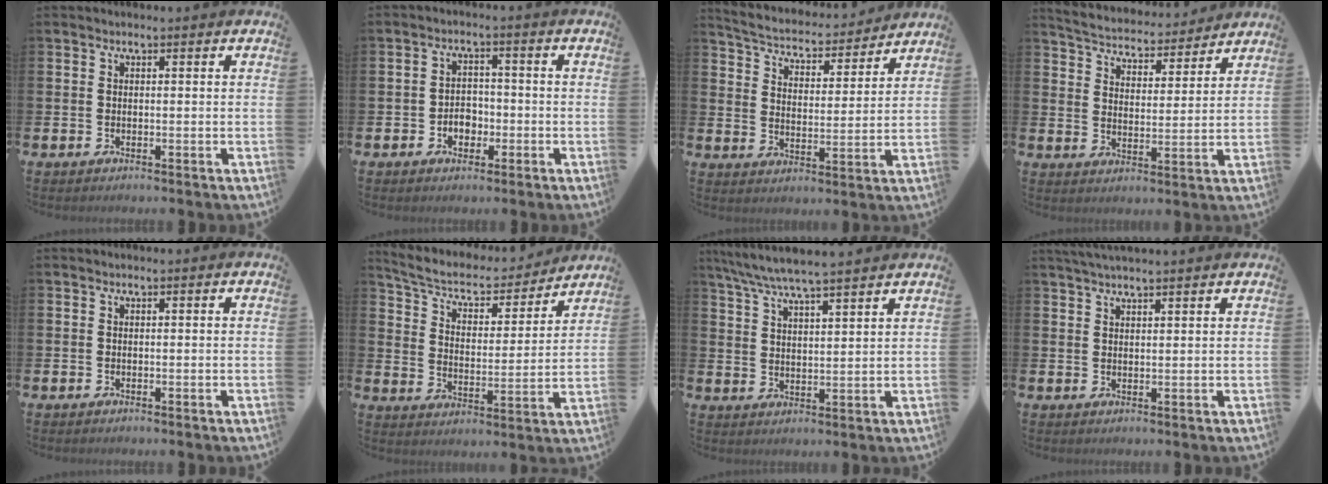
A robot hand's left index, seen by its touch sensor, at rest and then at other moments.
{"total": 3.2, "force": [-1.3, 2.4, 1.6], "torque": [-0.021, 0.000, -0.031]}
{"total": 4.9, "force": [4.7, 1.2, 0.6], "torque": [-0.046, -0.040, 0.076]}
{"total": 5.1, "force": [5.0, 1.1, 0.3], "torque": [-0.036, -0.039, 0.086]}
{"total": 0.0}
{"total": 6.7, "force": [6.1, 2.1, 1.8], "torque": [-0.076, -0.044, 0.101]}
{"total": 6.7, "force": [6.3, 0.1, 2.3], "torque": [-0.070, -0.025, 0.114]}
{"total": 2.8, "force": [2.7, 0.0, 0.7], "torque": [-0.015, -0.009, 0.050]}